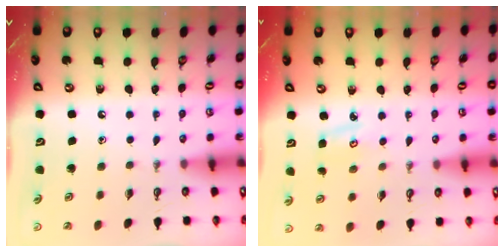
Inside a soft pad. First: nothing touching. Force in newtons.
{"total": 3.5, "press": 3.4, "slide": 0.4}